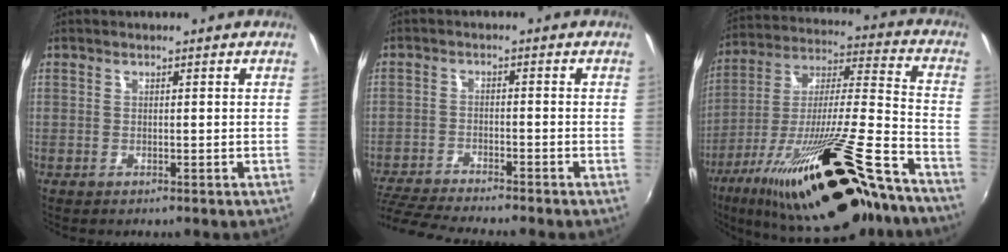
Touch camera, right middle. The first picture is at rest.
{"total": 10.6, "force": [-9.6, 0.4, 4.5], "torque": [-0.112, -0.023, -0.166]}
{"total": 30.1, "force": [-20.9, 5.0, 21.0], "torque": [-0.356, -0.057, -0.325]}